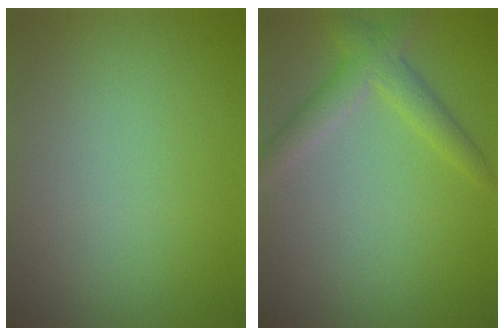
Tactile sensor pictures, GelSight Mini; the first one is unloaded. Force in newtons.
{"total": 3.1, "press": 3.1, "slide": 0.2}